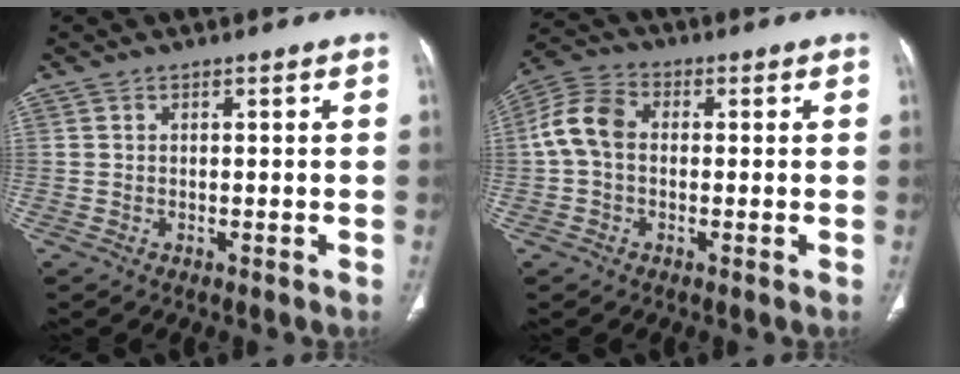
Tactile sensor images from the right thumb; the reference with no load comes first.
{"total": 7.8, "force": [0.0, 5.5, 5.4], "torque": [-0.108, 0.025, -0.010]}